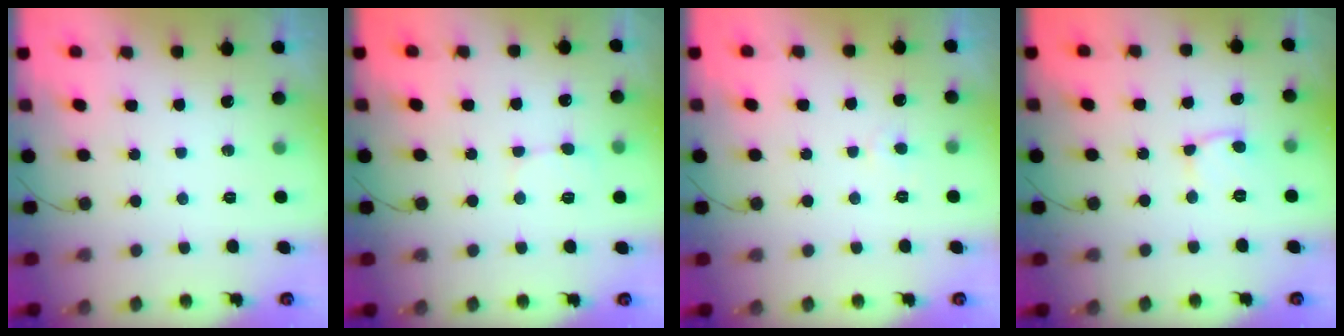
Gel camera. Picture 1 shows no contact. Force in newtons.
{"total": 6.8, "press": 6.8, "slide": 0.7}
{"total": 2.6, "press": 2.6, "slide": 0.2}
{"total": 6.0, "press": 5.9, "slide": 0.8}